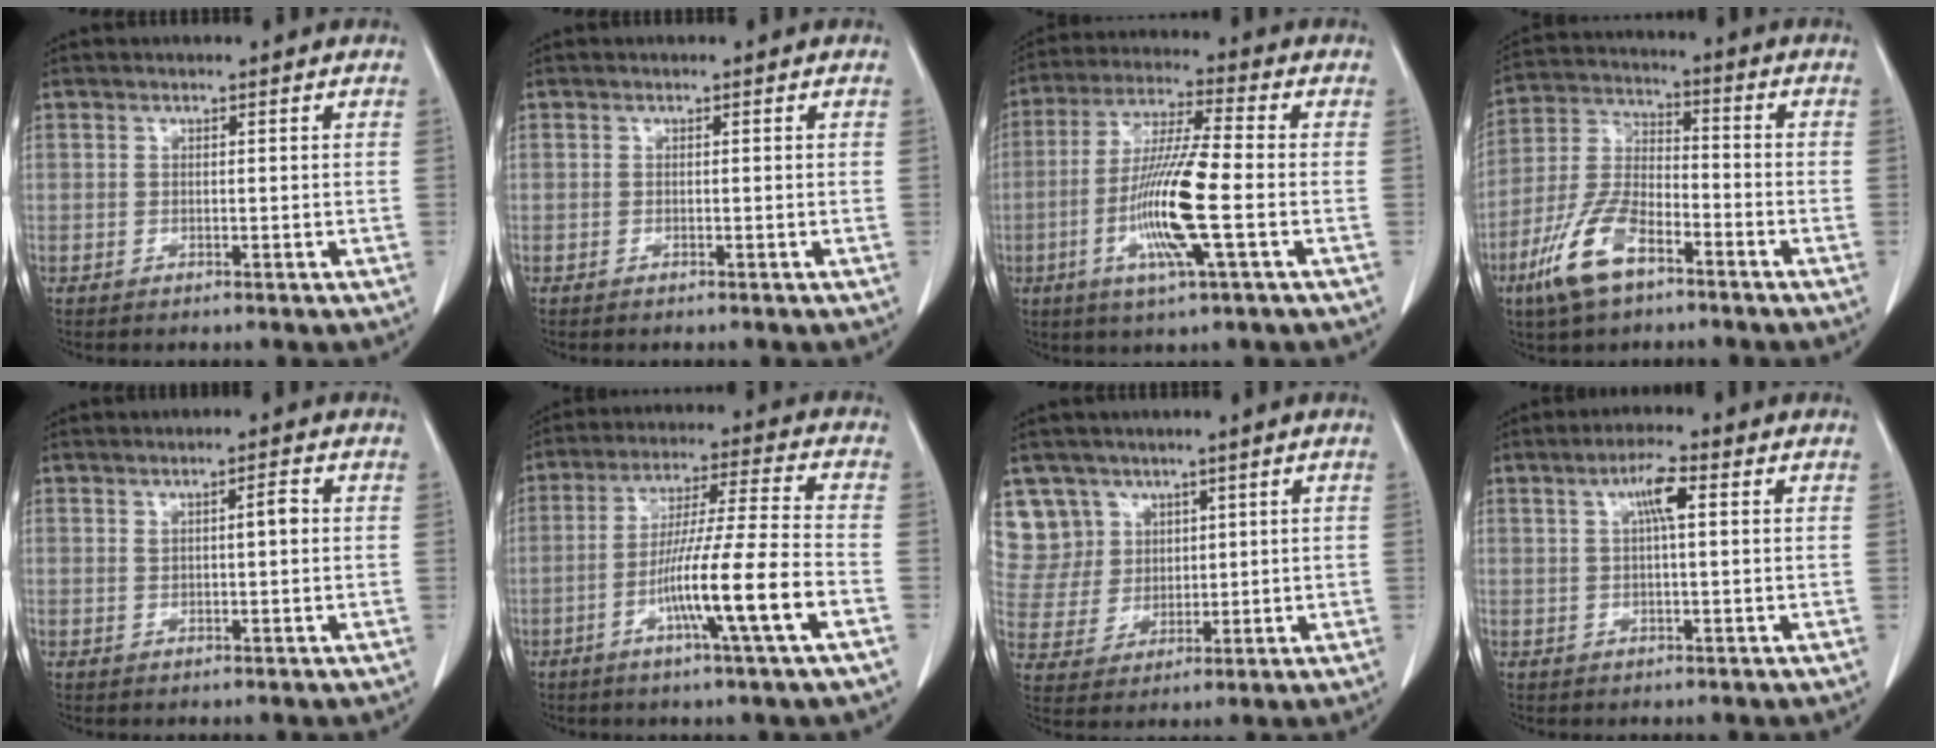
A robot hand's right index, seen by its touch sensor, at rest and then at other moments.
{"total": 0.0}
{"total": 12.7, "force": [-3.1, 0.3, 12.3], "torque": [-0.245, -0.011, -0.064]}
{"total": 11.5, "force": [-6.7, 4.7, 8.2], "torque": [-0.187, 0.000, -0.129]}
{"total": 2.4, "force": [0.6, 0.5, 2.3], "torque": [-0.036, 0.004, 0.010]}
{"total": 13.3, "force": [-4.9, -1.1, 12.3], "torque": [-0.217, -0.007, -0.088]}
{"total": 8.6, "force": [5.3, 6.8, -0.3], "torque": [0.004, 0.019, 0.119]}
{"total": 4.3, "force": [1.3, 0.5, 4.1], "torque": [-0.076, 0.008, 0.023]}